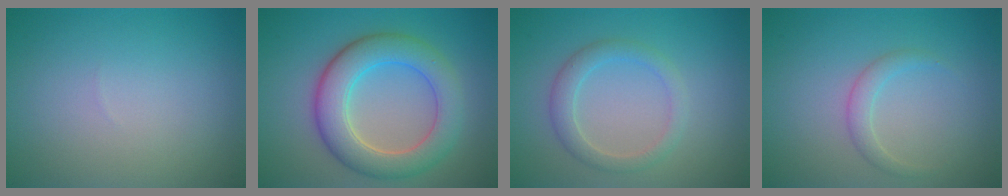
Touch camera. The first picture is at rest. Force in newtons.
{"total": 6.5, "press": 6.5, "slide": 0.4}
{"total": 2.4, "press": 2.4, "slide": 0.1}
{"total": 1.6, "press": 1.6, "slide": 0.2}